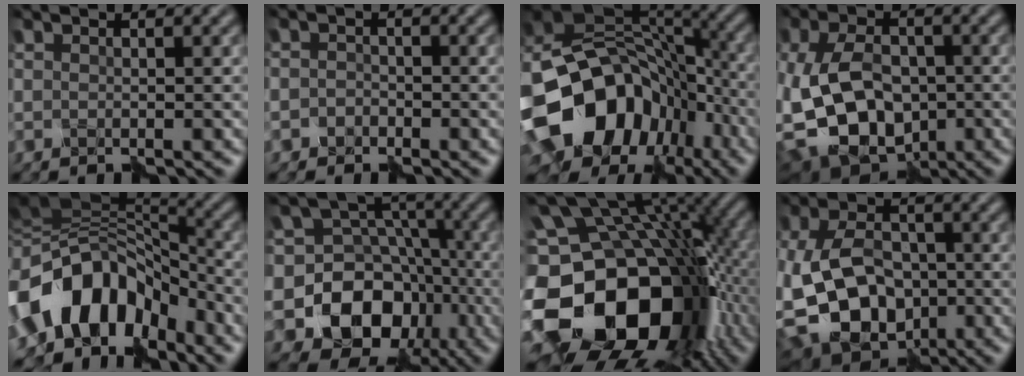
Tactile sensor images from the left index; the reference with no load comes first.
{"total": 1.1, "force": [-0.6, 1.0, 0.1], "torque": [0.016, 0.006, -0.015]}
{"total": 18.2, "force": [-7.4, 14.2, 8.5], "torque": [-0.175, 0.002, -0.127]}
{"total": 14.1, "force": [-2.9, 10.3, 9.2], "torque": [-0.195, -0.021, -0.044]}
{"total": 11.8, "force": [-4.3, 8.4, 7.0], "torque": [-0.122, 0.017, -0.089]}
{"total": 13.8, "force": [-4.7, 11.9, 5.3], "torque": [-0.080, 0.011, -0.098]}
{"total": 19.8, "force": [-4.8, 14.1, 13.0], "torque": [-0.280, -0.016, -0.084]}
{"total": 15.2, "force": [-4.4, 11.4, 9.1], "torque": [-0.192, -0.029, -0.080]}